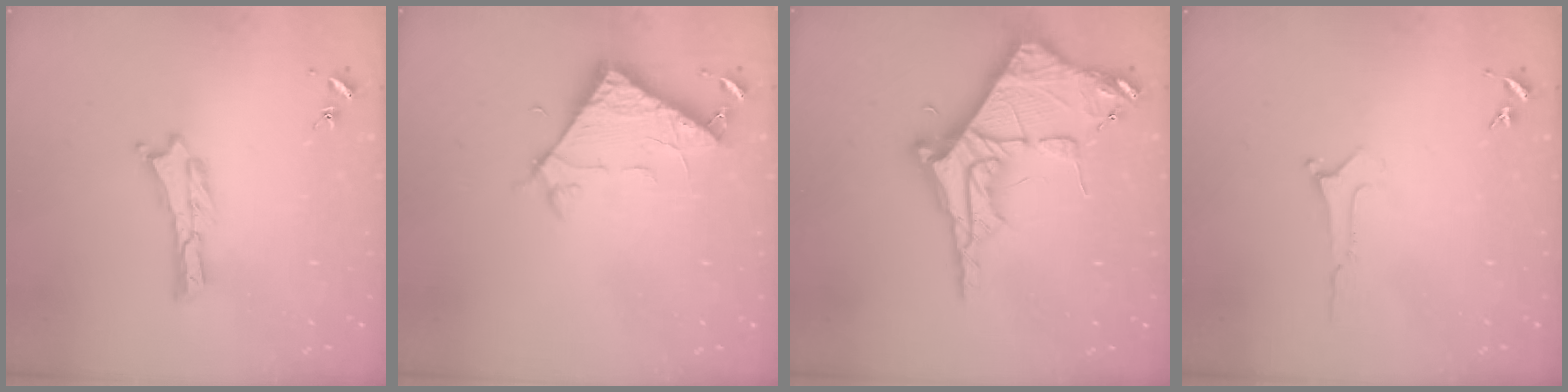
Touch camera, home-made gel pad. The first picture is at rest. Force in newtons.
{"total": 7.1, "press": 7.1, "slide": 0.6}
{"total": 8.9, "press": 8.8, "slide": 1.0}
{"total": 0.0}